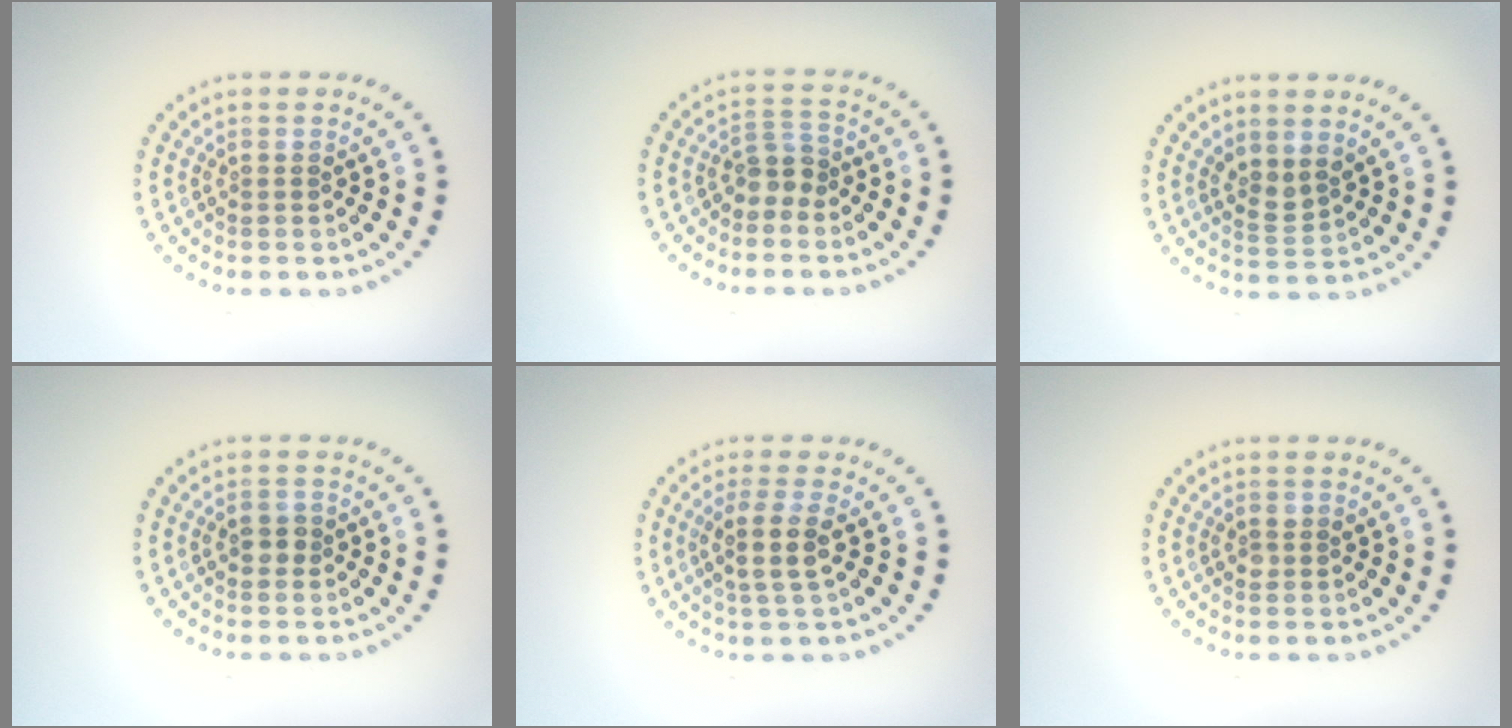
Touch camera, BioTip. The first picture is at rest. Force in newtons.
{"total": 2.1, "press": 1.6, "slide": 1.4}
{"total": 1.8, "press": 1.4, "slide": 1.2}
{"total": 1.4, "press": 1.4, "slide": 0.1}
{"total": 2.8, "press": 2.5, "slide": 1.2}
{"total": 1.0, "press": 0.9, "slide": 0.3}